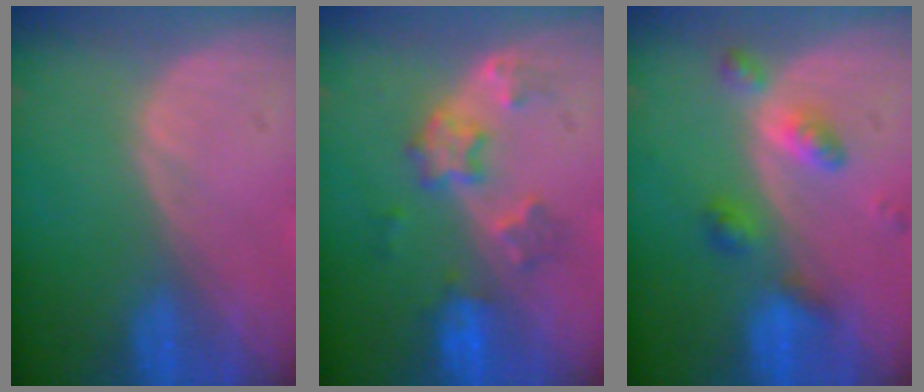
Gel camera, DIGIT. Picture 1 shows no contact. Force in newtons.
{"total": 6.0, "press": 5.5, "slide": 2.4}
{"total": 4.8, "press": 4.8, "slide": 0.1}